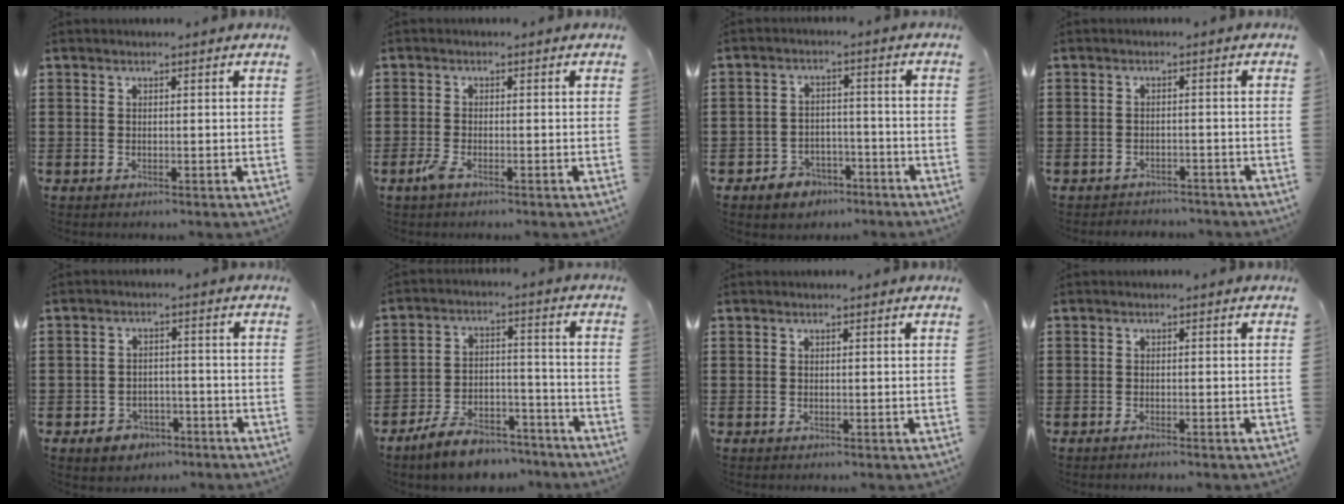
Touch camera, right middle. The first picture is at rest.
{"total": 1.9, "force": [-1.1, 0.4, 1.5], "torque": [-0.042, -0.005, -0.025]}
{"total": 3.8, "force": [-3.2, 1.9, 0.5], "torque": [-0.014, 0.011, -0.066]}
{"total": 1.9, "force": [-1.9, 0.3, -0.1], "torque": [-0.005, 0.001, -0.043]}
{"total": 3.0, "force": [-2.5, 1.7, 0.4], "torque": [-0.016, 0.005, -0.052]}
{"total": 8.3, "force": [-7.3, 2.5, 3.0], "torque": [-0.050, 0.025, -0.138]}
{"total": 0.0}
{"total": 0.8, "force": [-0.7, 0.1, 0.3], "torque": [-0.008, -0.003, -0.014]}